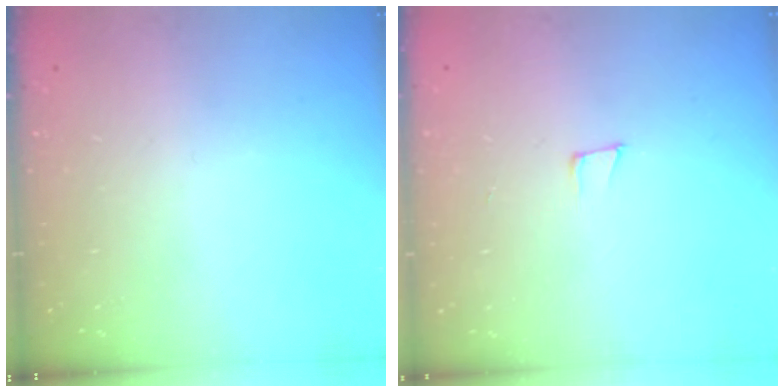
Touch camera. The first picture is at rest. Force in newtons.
{"total": 5.9, "press": 5.2, "slide": 2.8}